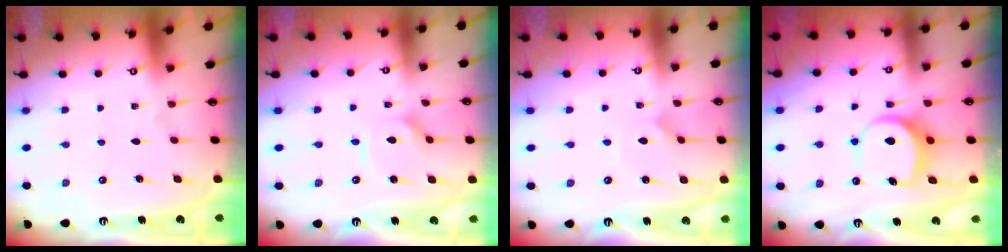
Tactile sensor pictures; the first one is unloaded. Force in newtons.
{"total": 3.3, "press": 3.3, "slide": 0.4}
{"total": 2.9, "press": 2.9, "slide": 0.2}
{"total": 6.7, "press": 6.7, "slide": 0.5}